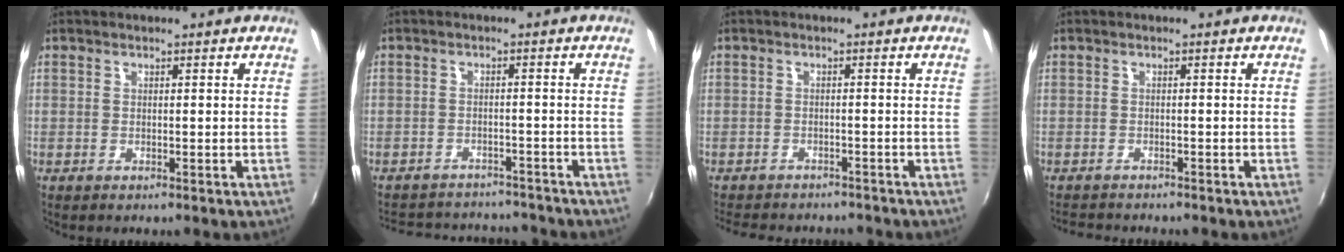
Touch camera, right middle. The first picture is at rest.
{"total": 13.3, "force": [-11.8, 4.7, 3.8], "torque": [-0.093, 0.030, -0.156]}
{"total": 7.6, "force": [-6.5, 3.3, 2.2], "torque": [-0.060, 0.001, -0.097]}
{"total": 3.6, "force": [-3.5, 0.5, 0.8], "torque": [-0.028, -0.011, -0.059]}